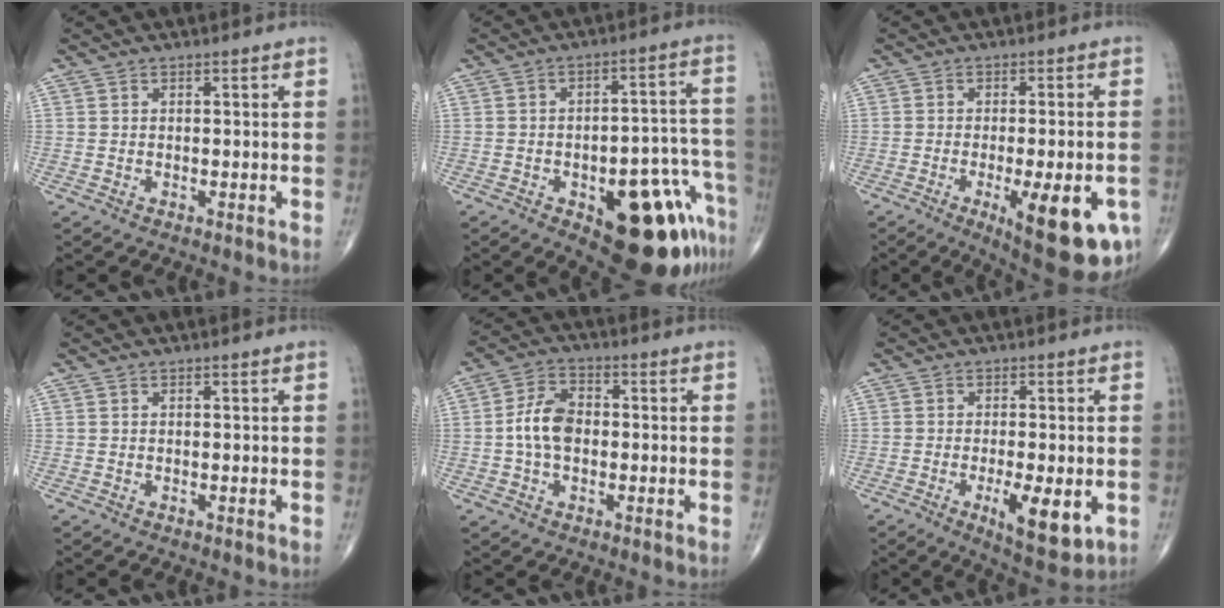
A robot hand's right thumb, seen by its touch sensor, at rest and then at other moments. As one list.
[{"total": 19.5, "force": [-9.7, 7.7, 15.0], "torque": [-0.124, 0.072, -0.116]}, {"total": 16.0, "force": [-6.0, 4.9, 14.0], "torque": [-0.147, -0.001, -0.067]}, {"total": 0.0}, {"total": 7.6, "force": [-0.6, 4.9, 5.7], "torque": [-0.104, 0.018, -0.019]}, {"total": 9.0, "force": [-2.6, 2.9, 8.1], "torque": [-0.120, -0.018, -0.036]}]